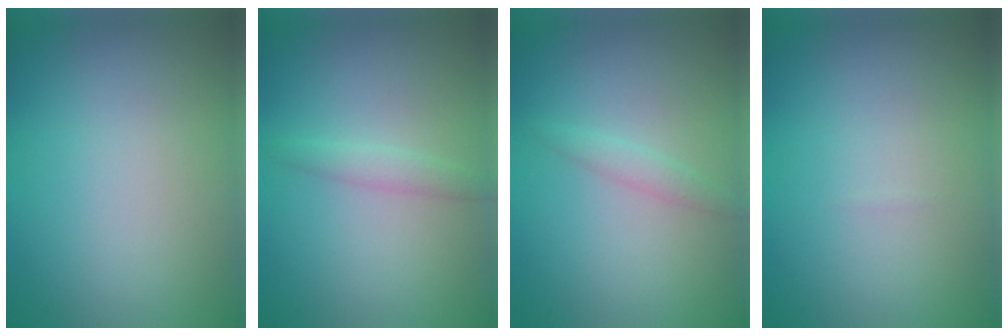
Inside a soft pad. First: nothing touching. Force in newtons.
{"total": 1.4, "press": 1.4, "slide": 0.0}
{"total": 1.2, "press": 1.2, "slide": 0.1}
{"total": 0.0}